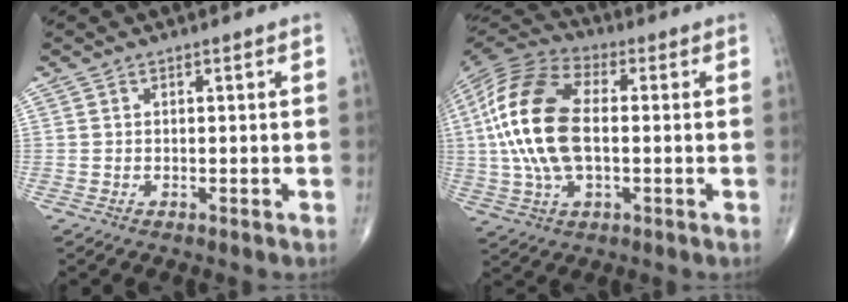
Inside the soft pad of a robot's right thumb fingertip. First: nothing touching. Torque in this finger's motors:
{"motor_torque": [-0.38, 1.89, 1.86, 0.33, 0.70]}